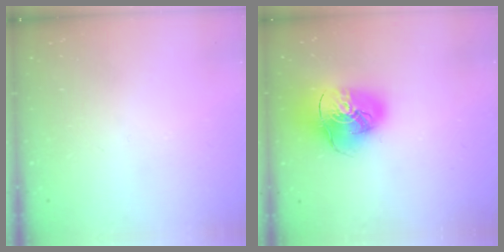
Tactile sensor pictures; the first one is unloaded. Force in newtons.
{"total": 16.9, "press": 16.8, "slide": 2.0}